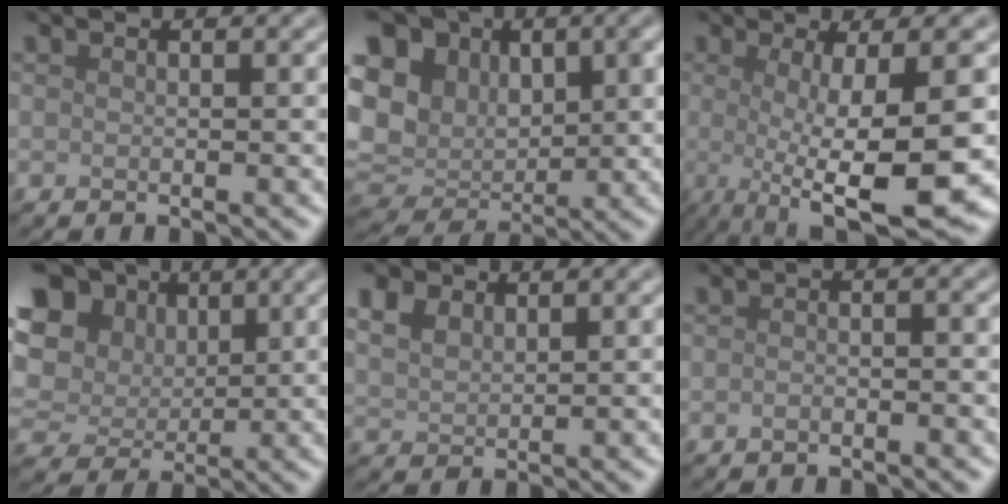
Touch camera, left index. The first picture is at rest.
{"total": 14.6, "force": [4.1, 11.3, 8.2], "torque": [-0.173, 0.024, 0.070]}
{"total": 11.1, "force": [-1.7, 2.4, 10.7], "torque": [-0.152, -0.018, -0.022]}
{"total": 15.3, "force": [4.8, 12.3, 7.6], "torque": [-0.177, 0.035, 0.075]}
{"total": 2.4, "force": [1.5, 1.5, 1.1], "torque": [-0.033, 0.004, 0.033]}
{"total": 1.5, "force": [-0.6, 0.5, 1.3], "torque": [-0.008, -0.002, -0.020]}